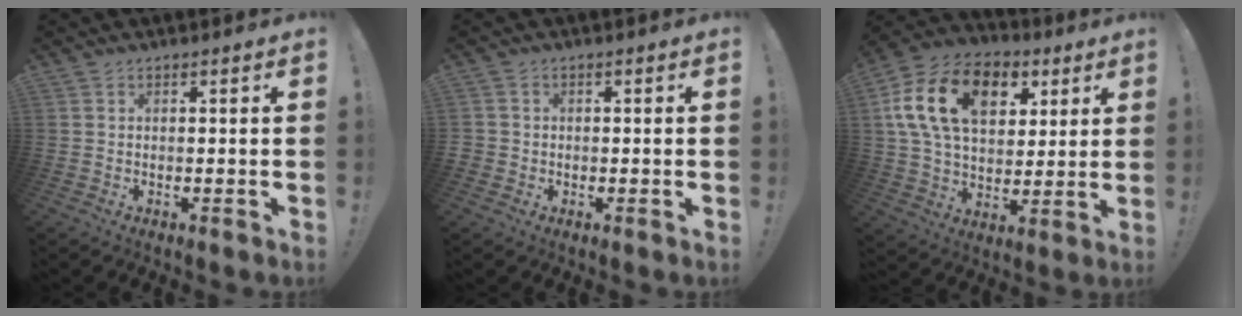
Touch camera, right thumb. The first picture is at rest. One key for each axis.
{"total": 1.8, "fx": -0.1, "fy": 1.8, "fz": 0.3, "tx": 0.004, "ty": 0.003, "tz": -0.004}
{"total": 20.9, "fx": 7.1, "fy": 14.1, "fz": 13.8, "tx": -0.227, "ty": -0.011, "tz": 0.129}